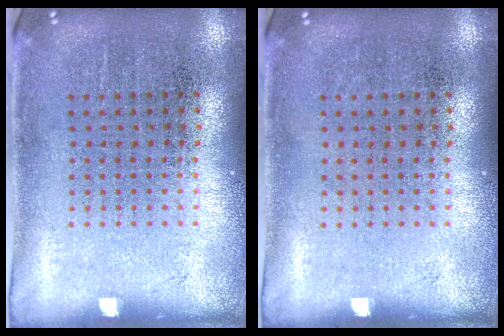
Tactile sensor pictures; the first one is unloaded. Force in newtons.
{"total": 0.0}